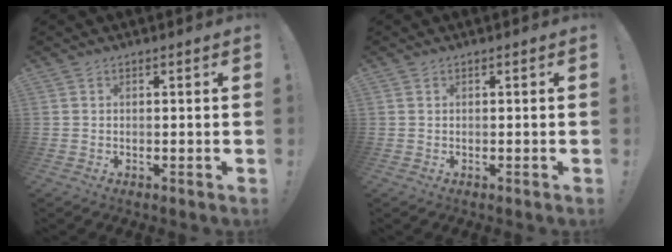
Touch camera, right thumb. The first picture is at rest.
{"total": 0.0}